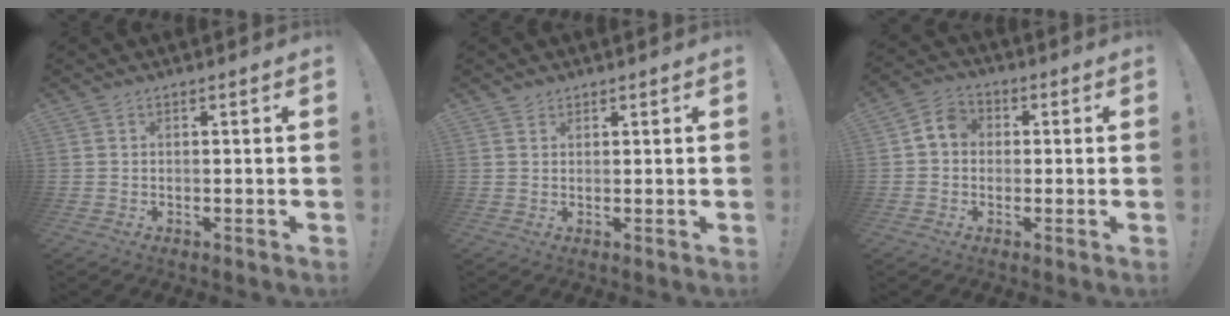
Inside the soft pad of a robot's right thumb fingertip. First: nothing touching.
{"total": 1.3, "force": [1.0, 0.8, 0.2], "torque": [-0.004, -0.003, 0.019]}
{"total": 5.6, "force": [0.1, 4.7, 3.0], "torque": [-0.045, 0.015, 0.005]}